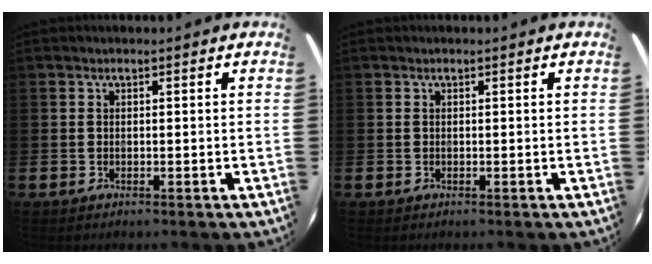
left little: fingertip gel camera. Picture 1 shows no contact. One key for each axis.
{"total": 0.0}